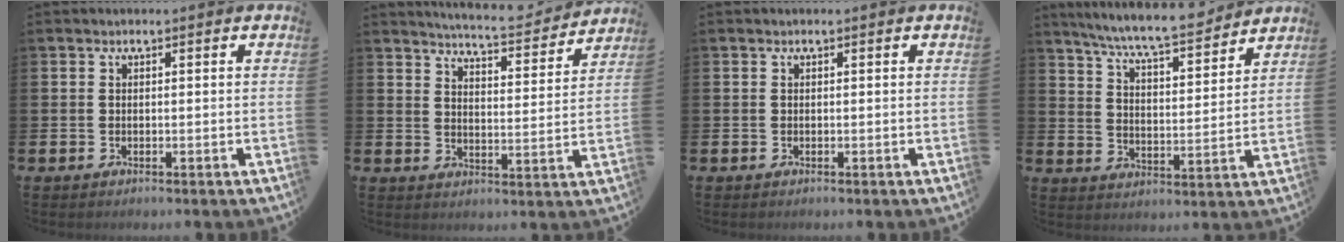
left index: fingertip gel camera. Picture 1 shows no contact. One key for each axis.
{"total": 6.2, "fx": 6.0, "fy": 0.2, "fz": 1.1, "tx": -0.034, "ty": -0.043, "tz": 0.104}
{"total": 0.0}
{"total": 8.0, "fx": 7.4, "fy": 0.2, "fz": 2.9, "tx": -0.080, "ty": -0.051, "tz": 0.129}